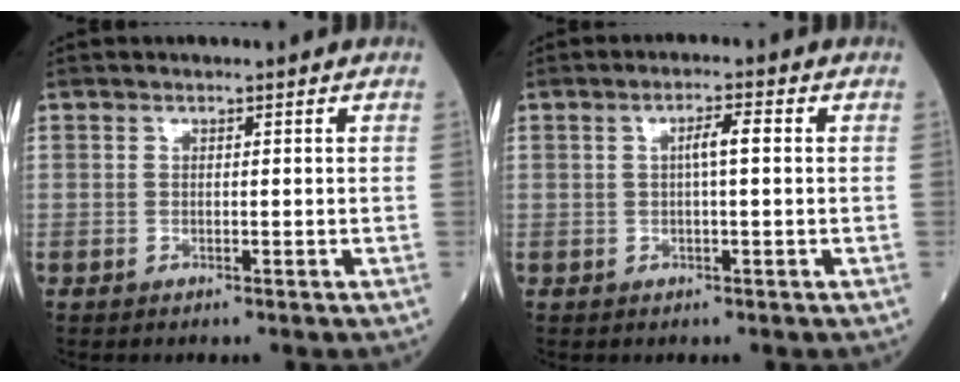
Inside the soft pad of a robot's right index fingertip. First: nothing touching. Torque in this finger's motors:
{"motor_torque": [0.37, 0.32, 0.04, 0.07]}